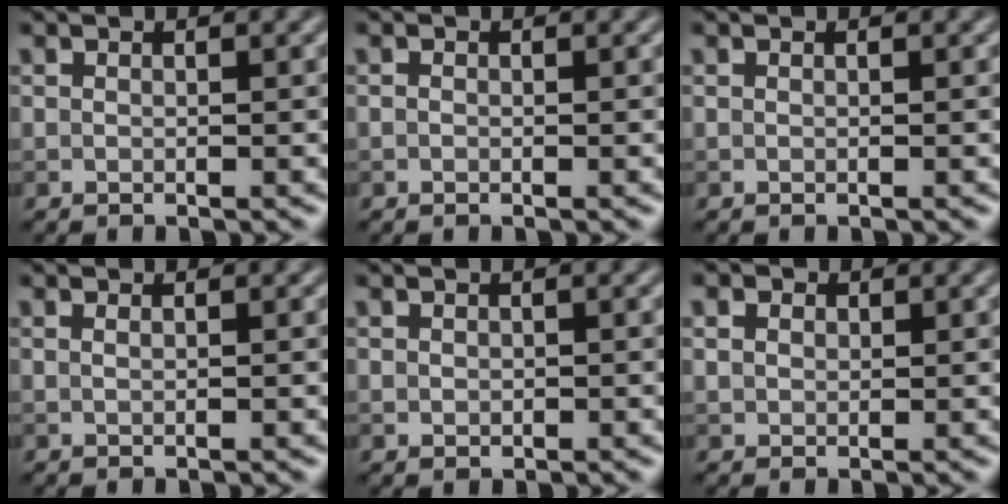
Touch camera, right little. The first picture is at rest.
{"total": 0.0}
{"total": 0.0}
{"total": 0.6, "force": [0.3, 0.2, 0.5], "torque": [-0.008, -0.002, 0.000]}
{"total": 0.6, "force": [0.1, 0.5, 0.2], "torque": [0.000, -0.002, 0.002]}
{"total": 2.2, "force": [1.1, 1.6, 0.9], "torque": [-0.021, 0.008, 0.009]}